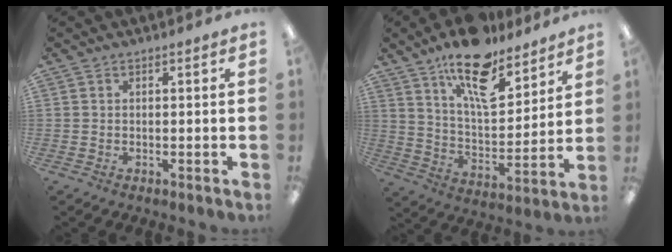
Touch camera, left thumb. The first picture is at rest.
{"total": 17.0, "force": [12.2, 6.8, 9.6], "torque": [-0.155, -0.071, 0.209]}